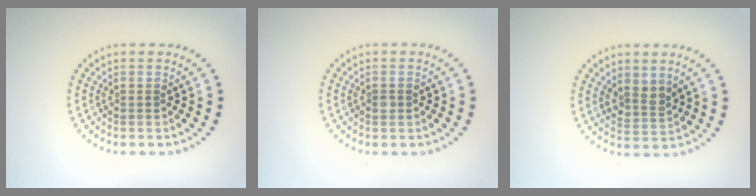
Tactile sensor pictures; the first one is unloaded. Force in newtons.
{"total": 0.8, "press": 0.8, "slide": 0.1}
{"total": 2.1, "press": 1.8, "slide": 1.2}